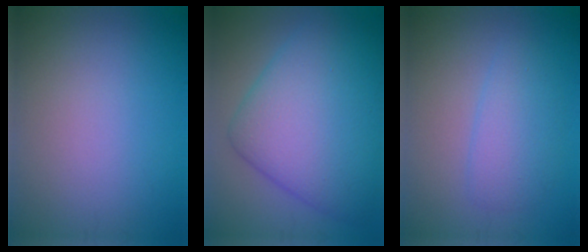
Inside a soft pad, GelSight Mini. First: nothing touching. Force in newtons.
{"total": 11.4, "press": 11.4, "slide": 0.1}
{"total": 3.0, "press": 3.0, "slide": 0.2}